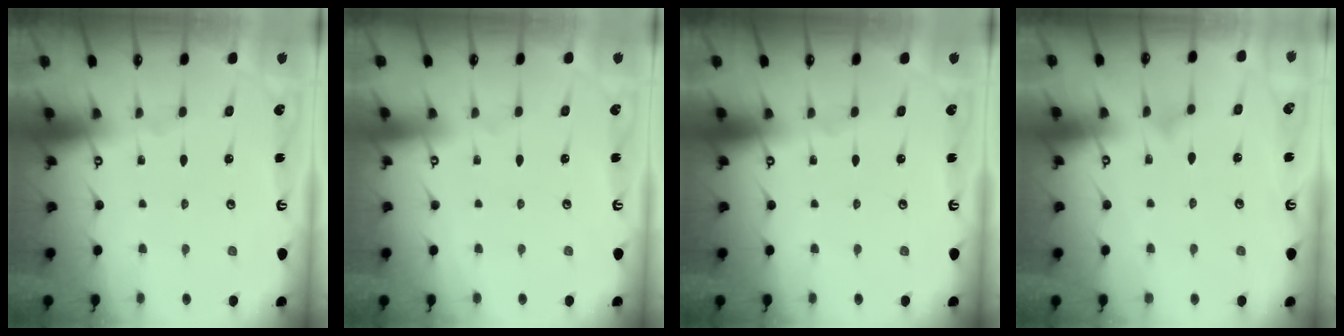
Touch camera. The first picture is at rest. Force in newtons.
{"total": 3.9, "press": 3.9, "slide": 0.1}
{"total": 0.0}
{"total": 5.6, "press": 5.5, "slide": 0.5}